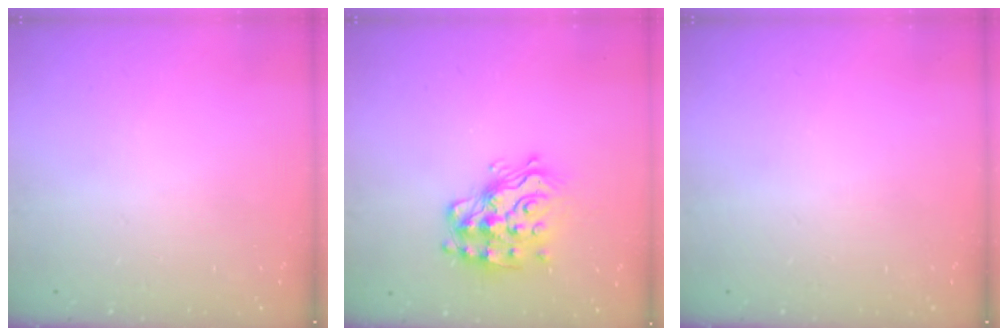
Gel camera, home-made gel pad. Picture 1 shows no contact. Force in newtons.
{"total": 15.5, "press": 15.4, "slide": 1.3}
{"total": 0.0}